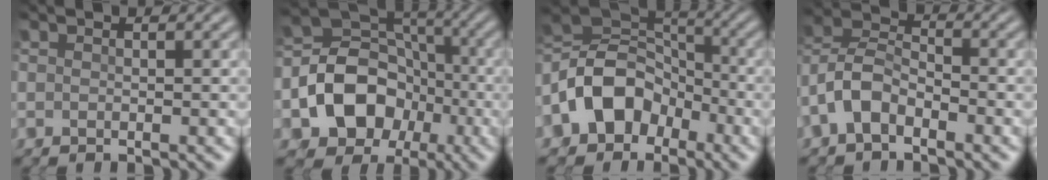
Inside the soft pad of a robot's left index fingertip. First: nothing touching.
{"total": 10.0, "force": [-2.9, 7.9, 5.3], "torque": [-0.103, 0.004, -0.063]}
{"total": 9.0, "force": [-3.5, 6.6, 5.0], "torque": [-0.097, 0.016, -0.081]}
{"total": 4.9, "force": [-2.8, 2.7, 3.0], "torque": [-0.072, 0.012, -0.067]}